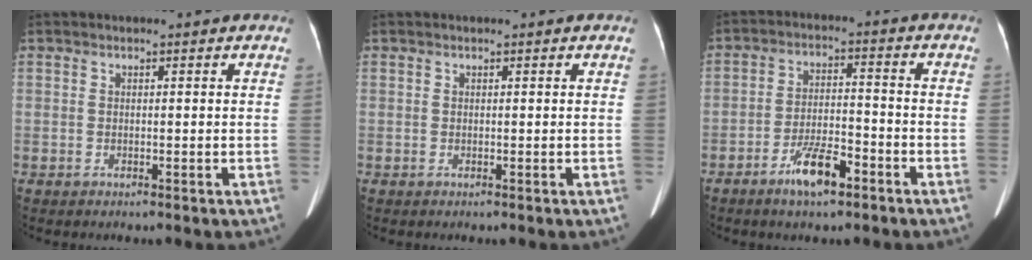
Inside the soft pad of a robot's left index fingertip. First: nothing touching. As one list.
[{"total": 0.0}, {"total": 6.9, "force": [-4.4, 1.7, 5.0], "torque": [-0.102, 0.000, -0.076]}]